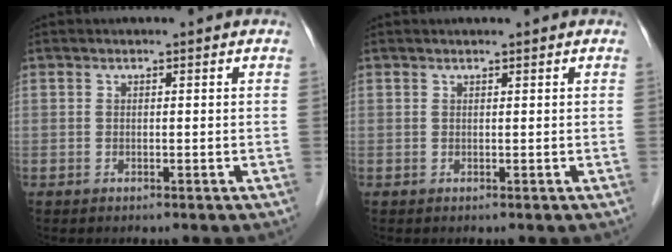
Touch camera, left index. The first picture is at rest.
{"total": 0.7, "force": [0.7, 0.0, 0.3], "torque": [-0.006, 0.007, 0.012]}